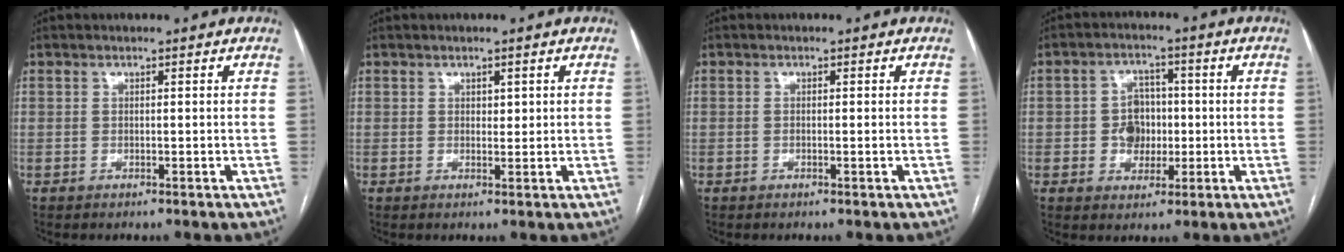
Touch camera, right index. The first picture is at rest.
{"total": 1.4, "force": [0.5, 0.8, 0.9], "torque": [-0.008, -0.001, 0.008]}
{"total": 0.5, "force": [-0.1, 0.1, 0.5], "torque": [-0.010, -0.001, 0.000]}
{"total": 5.5, "force": [-0.5, 4.7, 2.7], "torque": [-0.046, 0.017, -0.004]}